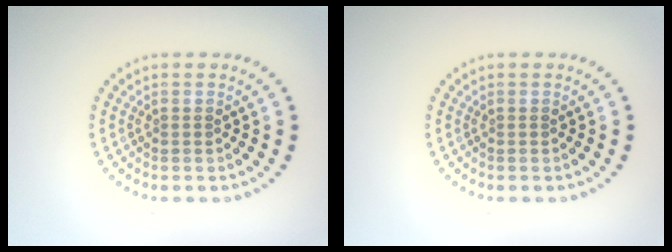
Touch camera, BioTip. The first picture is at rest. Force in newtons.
{"total": 0.0}